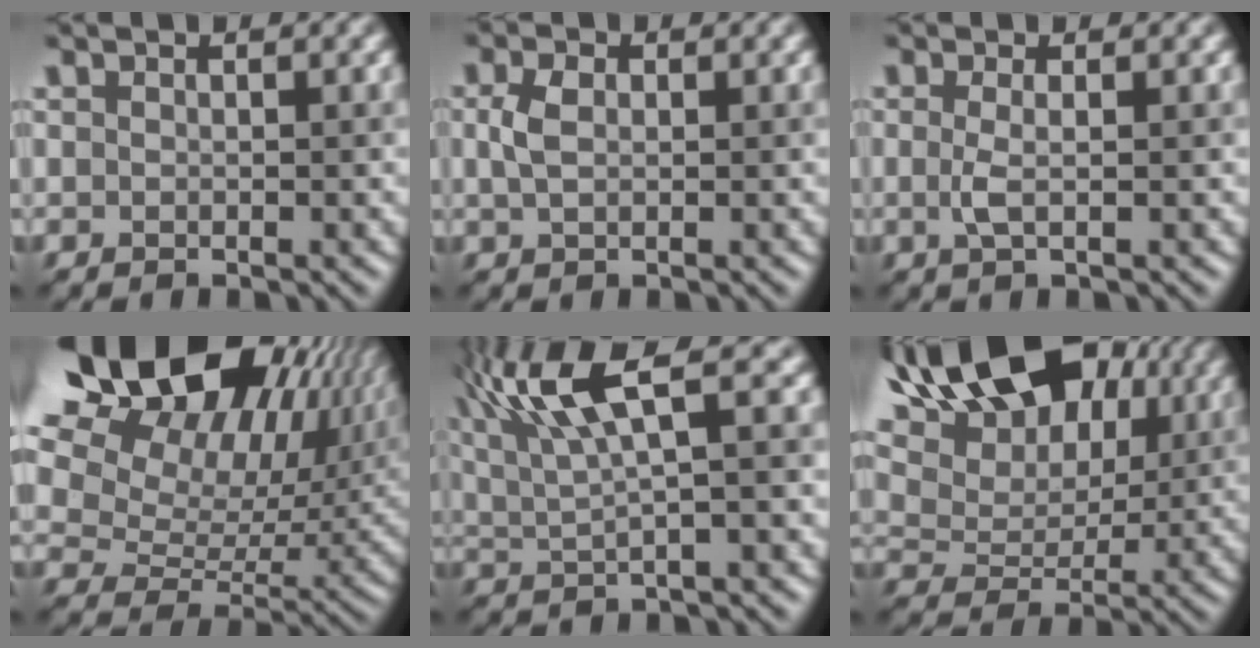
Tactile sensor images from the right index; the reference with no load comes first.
{"total": 2.2, "force": [0.4, 1.4, 1.7], "torque": [-0.040, 0.003, 0.006]}
{"total": 1.7, "force": [-0.1, 0.4, 1.6], "torque": [-0.034, -0.001, -0.004]}
{"total": 19.8, "force": [10.0, 12.0, 12.3], "torque": [-0.215, 0.062, 0.166]}
{"total": 8.3, "force": [3.8, 1.8, 7.1], "torque": [-0.135, 0.021, 0.074]}
{"total": 19.5, "force": [10.2, 11.9, 11.6], "torque": [-0.214, 0.073, 0.157]}